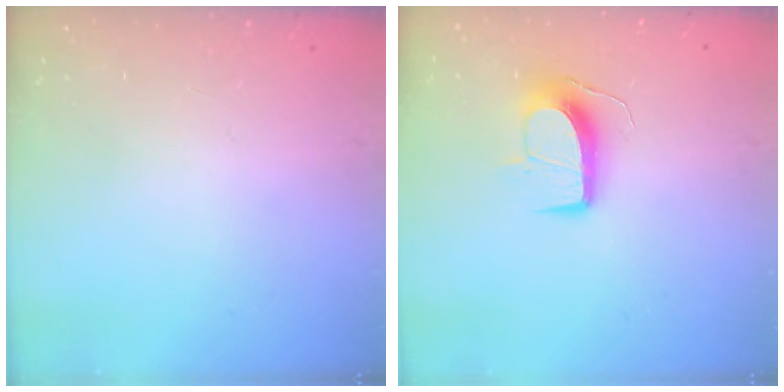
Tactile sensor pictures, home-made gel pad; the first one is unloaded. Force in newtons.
{"total": 10.7, "press": 10.7, "slide": 0.4}